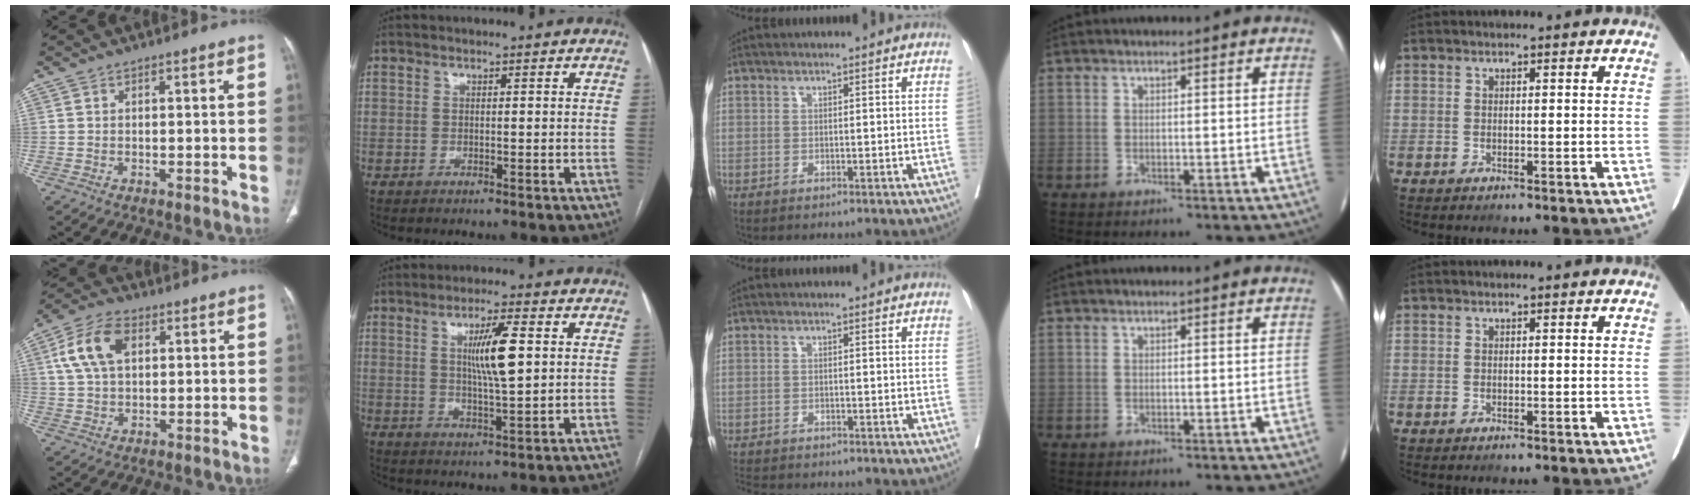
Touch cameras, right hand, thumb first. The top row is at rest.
{"thumb": {"total": 10.0, "force": [3.0, 6.0, 7.4], "torque": [-0.144, 0.012, 0.054]}, "index": {"total": 8.0, "force": [1.7, 0.7, 7.8], "torque": [-0.136, -0.003, 0.031]}, "middle": {"total": 6.9, "force": [-6.3, 1.6, 2.4], "torque": [-0.036, -0.006, -0.092]}}